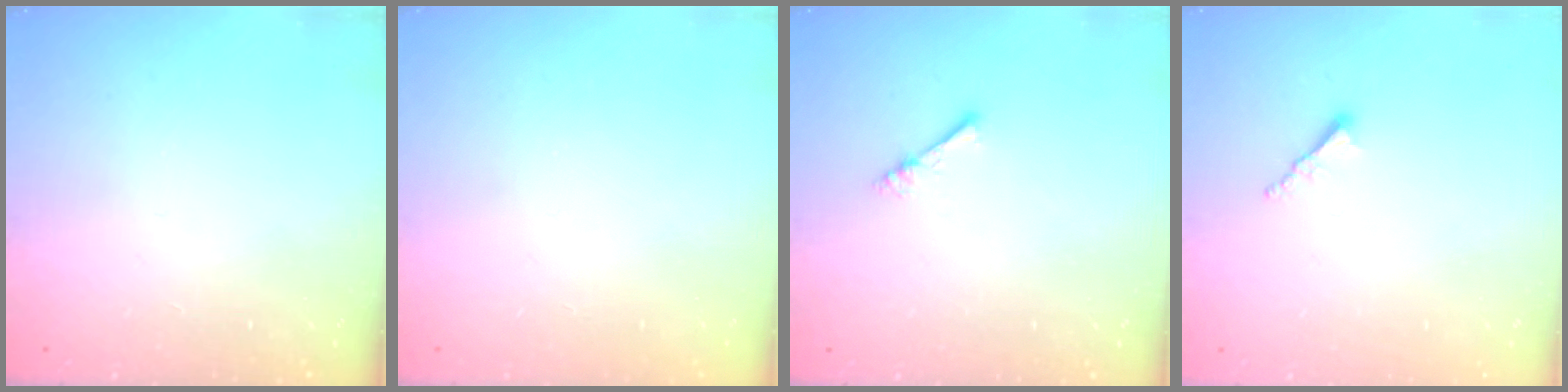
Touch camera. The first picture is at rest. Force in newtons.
{"total": 0.0}
{"total": 1.0, "press": 1.0, "slide": 0.3}
{"total": 1.7, "press": 1.7, "slide": 0.3}